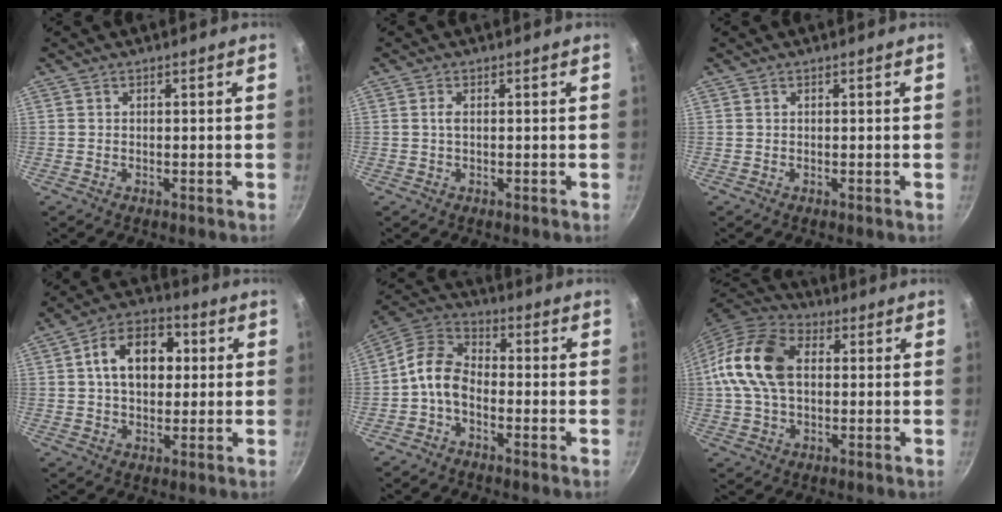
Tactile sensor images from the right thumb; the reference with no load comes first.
{"total": 1.1, "force": [0.1, 0.4, 1.0], "torque": [-0.022, 0.002, 0.001]}
{"total": 0.0}
{"total": 13.0, "force": [2.3, 9.0, 9.2], "torque": [-0.111, 0.018, 0.023]}
{"total": 8.0, "force": [-2.6, 5.2, 5.4], "torque": [-0.104, 0.043, -0.070]}
{"total": 15.5, "force": [1.6, 10.2, 11.5], "torque": [-0.210, 0.027, 0.014]}